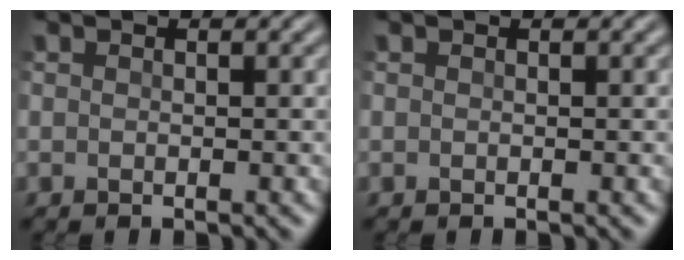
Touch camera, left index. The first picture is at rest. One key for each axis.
{"total": 0.0}